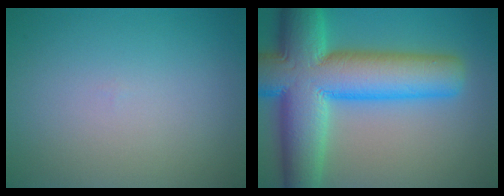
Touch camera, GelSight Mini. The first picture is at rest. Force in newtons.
{"total": 14.3, "press": 14.3, "slide": 0.4}